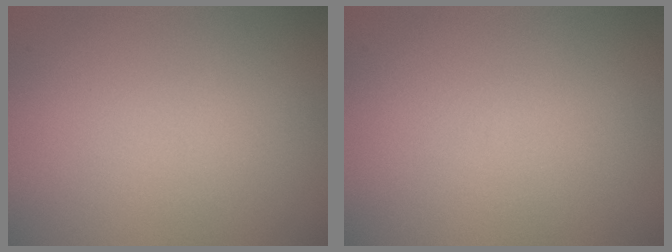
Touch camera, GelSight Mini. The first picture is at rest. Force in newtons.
{"total": 0.0}